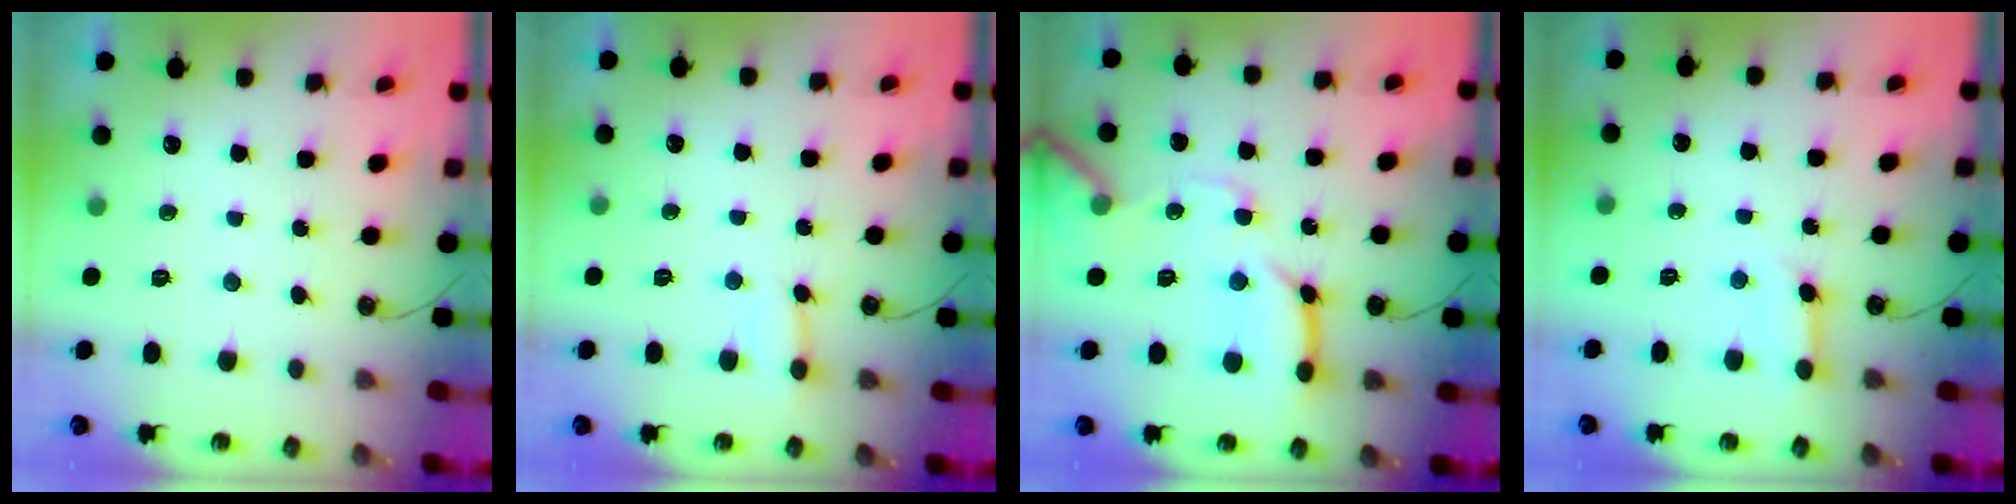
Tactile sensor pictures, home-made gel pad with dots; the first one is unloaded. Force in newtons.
{"total": 2.6, "press": 2.6, "slide": 0.1}
{"total": 16.6, "press": 16.5, "slide": 1.8}
{"total": 4.4, "press": 4.4, "slide": 0.5}